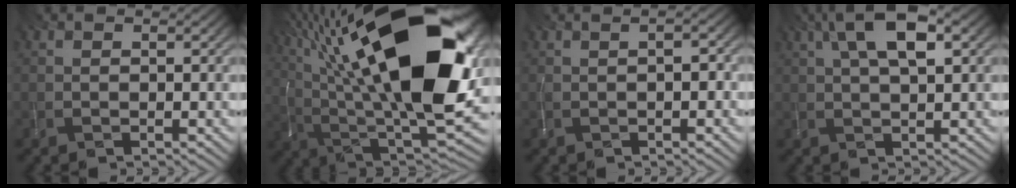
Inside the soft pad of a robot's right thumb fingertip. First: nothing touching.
{"total": 23.0, "force": [6.9, 8.3, 20.3], "torque": [-0.371, 0.047, 0.115]}
{"total": 1.5, "force": [-0.2, 0.4, 1.4], "torque": [-0.031, 0.001, 0.004]}
{"total": 7.8, "force": [3.2, 2.5, 6.7], "torque": [-0.126, 0.026, 0.054]}